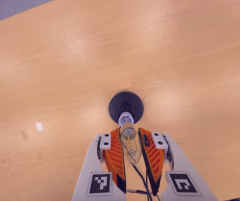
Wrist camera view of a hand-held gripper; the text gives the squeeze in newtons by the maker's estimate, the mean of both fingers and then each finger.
{"total": 18.4, "left": 19.9, "right": 17.0}